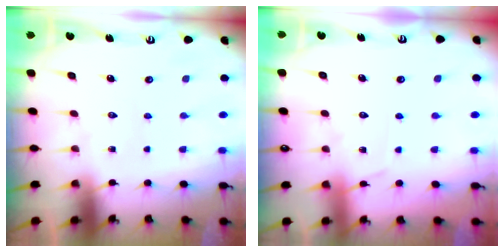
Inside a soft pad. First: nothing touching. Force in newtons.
{"total": 6.4, "press": 6.4, "slide": 0.8}